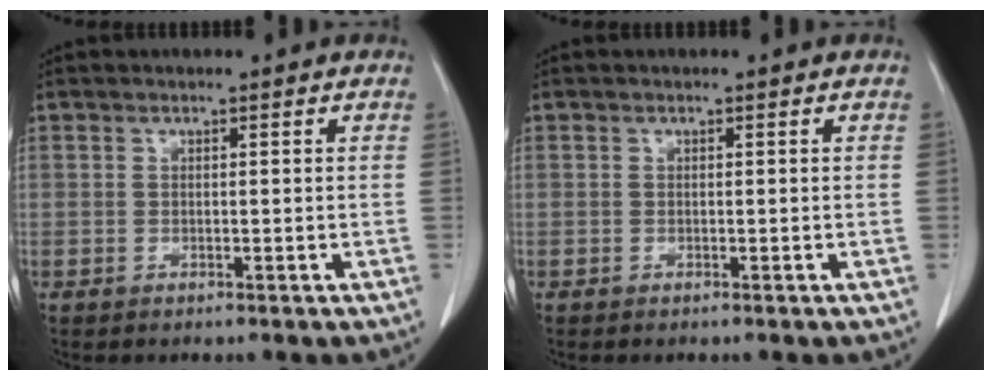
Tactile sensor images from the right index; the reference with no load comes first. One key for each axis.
{"total": 0.0}